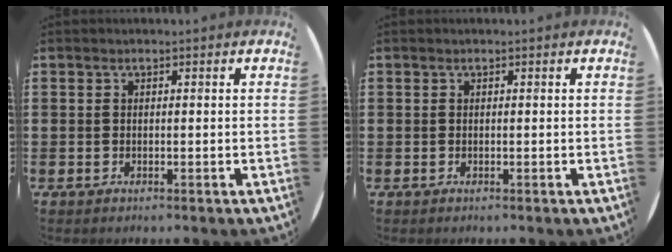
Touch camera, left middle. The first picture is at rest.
{"total": 0.0}